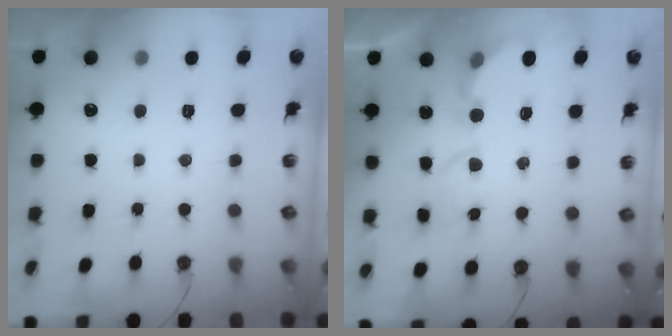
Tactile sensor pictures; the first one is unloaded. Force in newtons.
{"total": 6.3, "press": 6.3, "slide": 0.6}